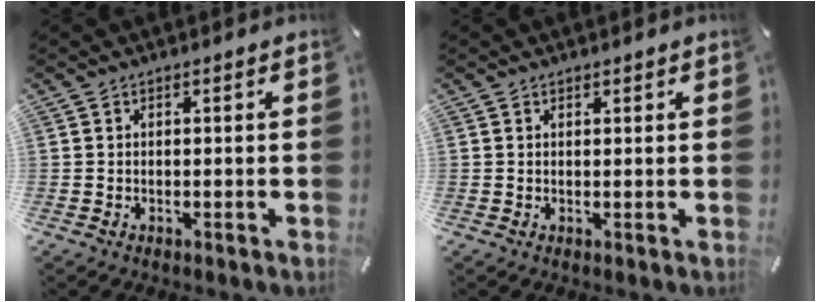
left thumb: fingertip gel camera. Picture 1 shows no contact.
{"total": 0.6, "force": [0.5, 0.3, 0.1], "torque": [-0.003, -0.001, 0.010]}